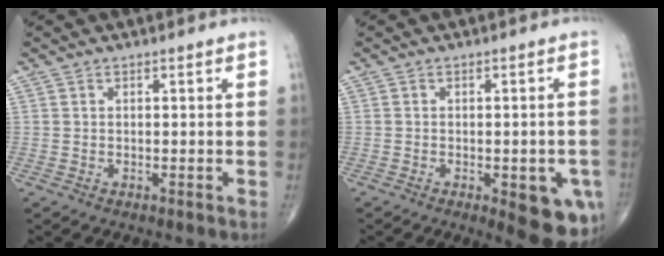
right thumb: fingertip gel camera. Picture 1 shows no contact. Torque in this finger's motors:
{"motor_torque": [1.66, 1.85, 0.95, -1.03, 0.30]}